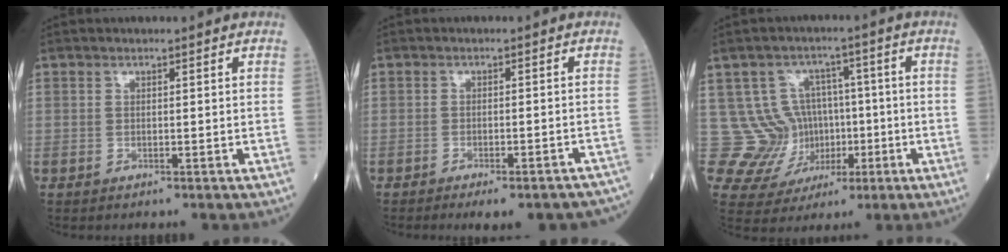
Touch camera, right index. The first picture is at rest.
{"total": 10.2, "force": [-8.9, 2.1, 4.5], "torque": [-0.044, 0.008, -0.096]}
{"total": 9.2, "force": [0.0, 9.0, 2.2], "torque": [-0.038, 0.035, 0.021]}